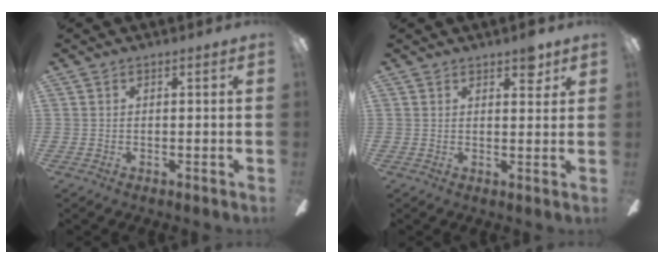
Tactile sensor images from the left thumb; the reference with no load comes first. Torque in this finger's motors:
{"motor_torque": [0.46, 0.05, 0.53, -0.33, 0.02]}